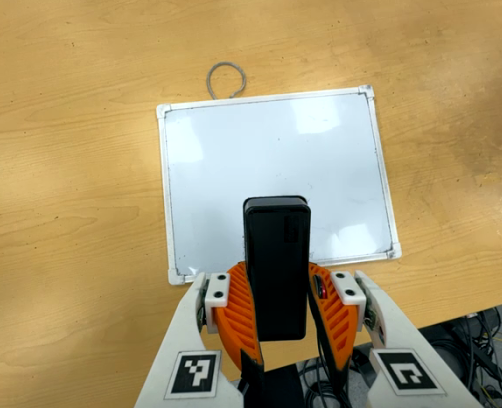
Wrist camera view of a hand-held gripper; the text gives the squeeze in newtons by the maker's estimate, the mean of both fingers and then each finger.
{"total": 6.9, "left": 6.1, "right": 7.7}